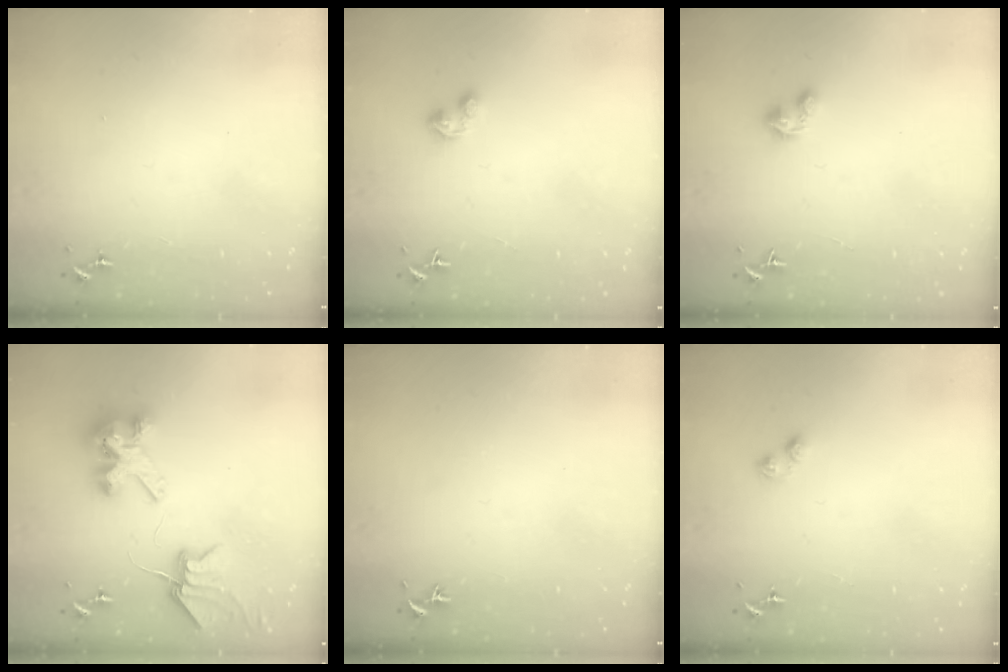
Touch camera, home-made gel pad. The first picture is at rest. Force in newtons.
{"total": 4.0, "press": 3.9, "slide": 0.8}
{"total": 3.4, "press": 3.3, "slide": 0.7}
{"total": 9.3, "press": 9.2, "slide": 1.3}
{"total": 0.0}
{"total": 2.9, "press": 2.8, "slide": 0.5}